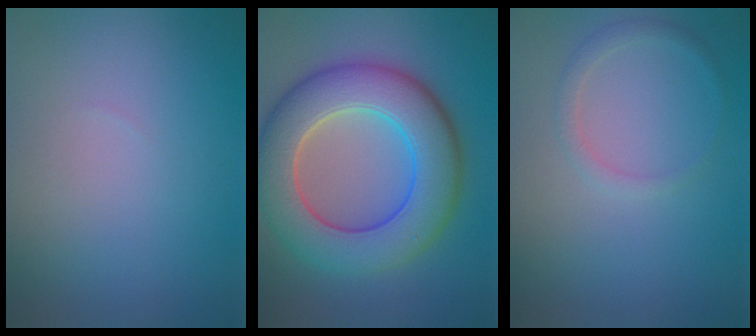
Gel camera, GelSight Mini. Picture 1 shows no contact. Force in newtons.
{"total": 9.7, "press": 9.7, "slide": 0.7}
{"total": 1.3, "press": 1.3, "slide": 0.1}